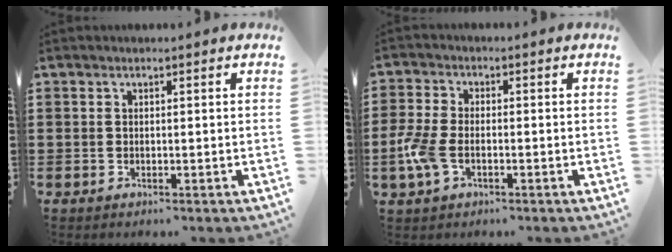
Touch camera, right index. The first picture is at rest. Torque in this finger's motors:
{"motor_torque": [2.14, 0.00, 0.25, 0.05]}